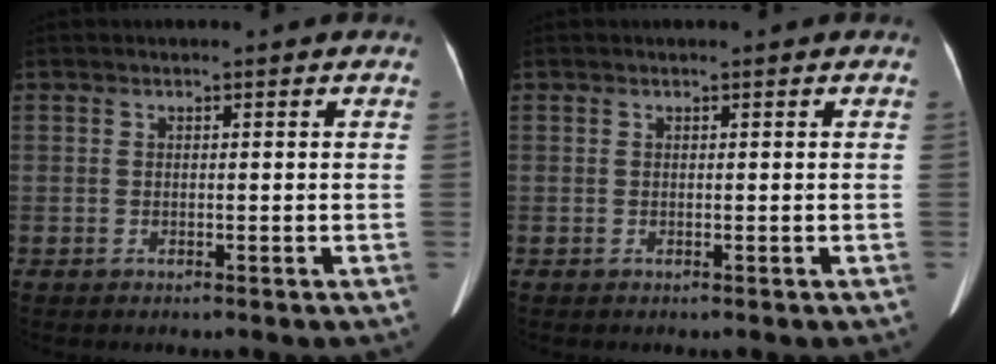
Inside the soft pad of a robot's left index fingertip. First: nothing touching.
{"total": 0.0}